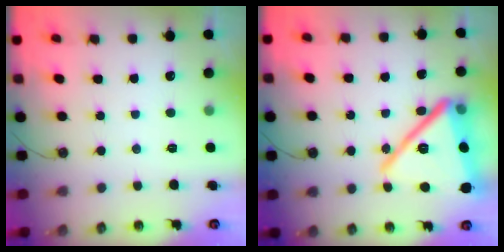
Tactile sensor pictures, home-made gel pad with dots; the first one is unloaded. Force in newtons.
{"total": 25.2, "press": 23.8, "slide": 8.3}